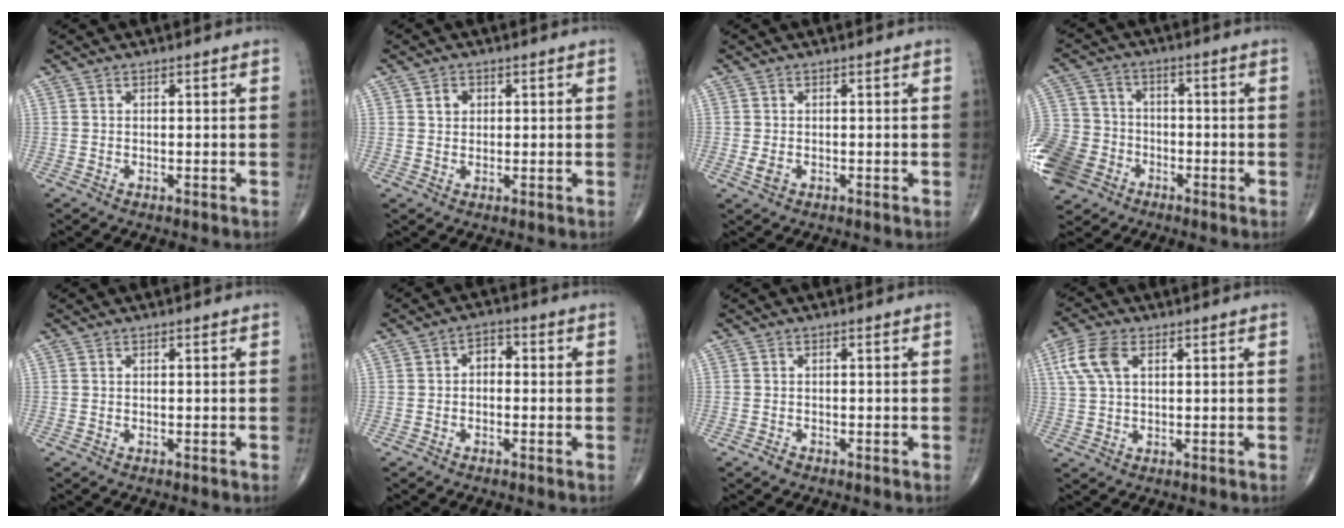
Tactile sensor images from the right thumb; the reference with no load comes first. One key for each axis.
{"total": 2.3, "fx": 0.7, "fy": 1.9, "fz": 1.0, "tx": -0.008, "ty": -0.002, "tz": 0.011}
{"total": 1.7, "fx": -0.3, "fy": 1.2, "fz": 1.1, "tx": -0.023, "ty": -0.003, "tz": -0.007}
{"total": 16.7, "fx": -7.5, "fy": 13.1, "fz": 7.1, "tx": -0.180, "ty": 0.029, "tz": -0.141}
{"total": 0.0}
{"total": 3.2, "fx": -0.2, "fy": 2.2, "fz": 2.3, "tx": -0.020, "ty": 0.014, "tz": -0.014}
{"total": 0.9, "fx": -0.6, "fy": 0.5, "fz": 0.2, "tx": -0.004, "ty": 0.001, "tz": -0.014}
{"total": 7.1, "fx": 2.4, "fy": 3.9, "fz": 5.4, "tx": -0.126, "ty": 0.010, "tz": 0.048}